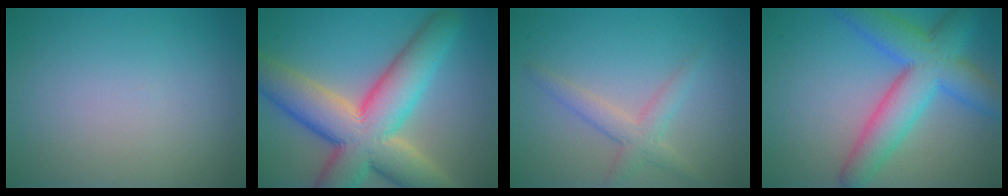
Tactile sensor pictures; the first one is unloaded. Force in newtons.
{"total": 12.6, "press": 12.6, "slide": 0.9}
{"total": 2.6, "press": 2.6, "slide": 0.2}
{"total": 8.0, "press": 8.0, "slide": 0.2}